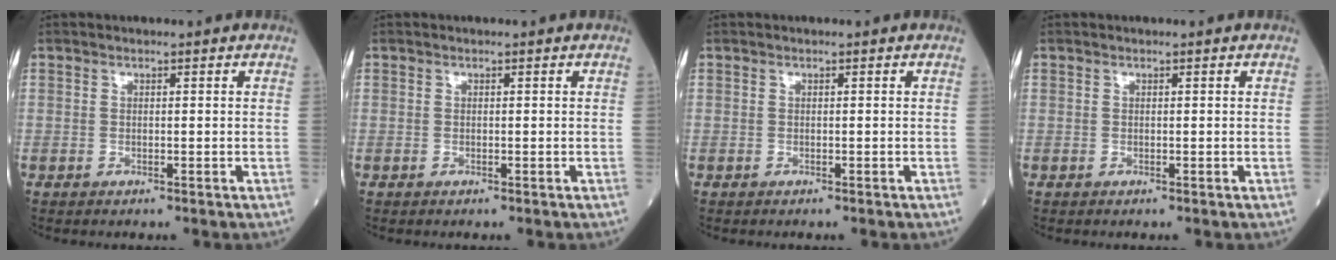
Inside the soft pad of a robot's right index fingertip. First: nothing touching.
{"total": 0.0}
{"total": 0.0}
{"total": 0.0}